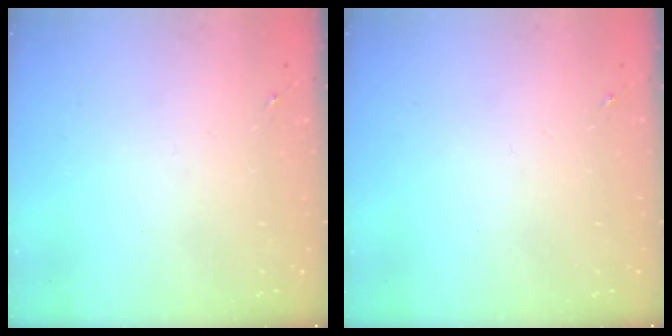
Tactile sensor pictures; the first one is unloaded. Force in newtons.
{"total": 0.0}